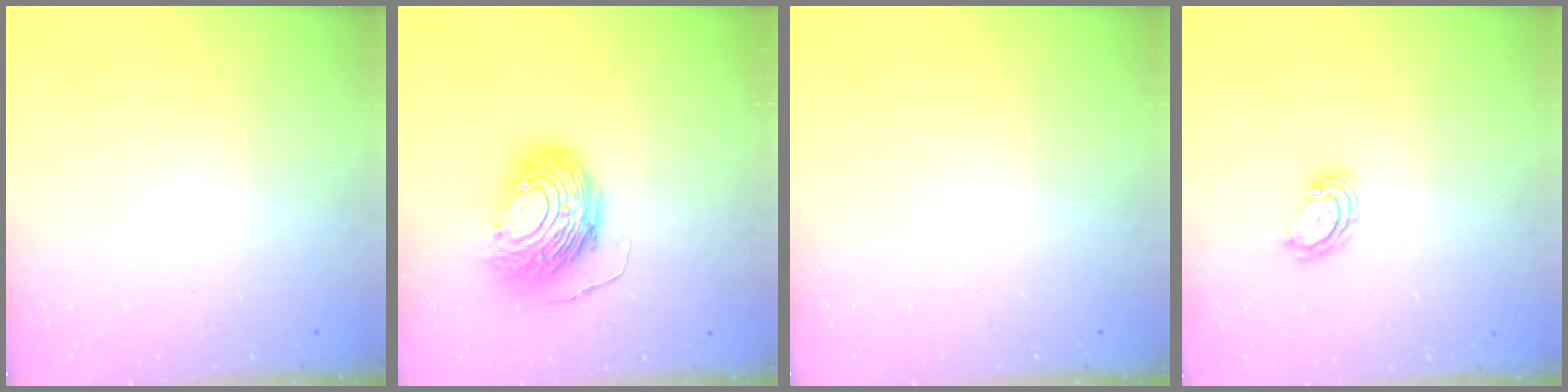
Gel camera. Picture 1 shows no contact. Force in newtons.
{"total": 14.0, "press": 14.0, "slide": 1.3}
{"total": 0.0}
{"total": 2.8, "press": 2.8, "slide": 0.3}